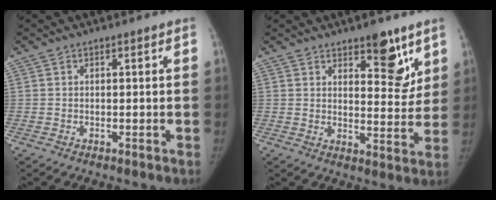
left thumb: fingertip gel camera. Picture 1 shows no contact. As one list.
[{"total": 9.7, "force": [6.1, 4.2, 6.2], "torque": [-0.044, -0.041, 0.090]}]